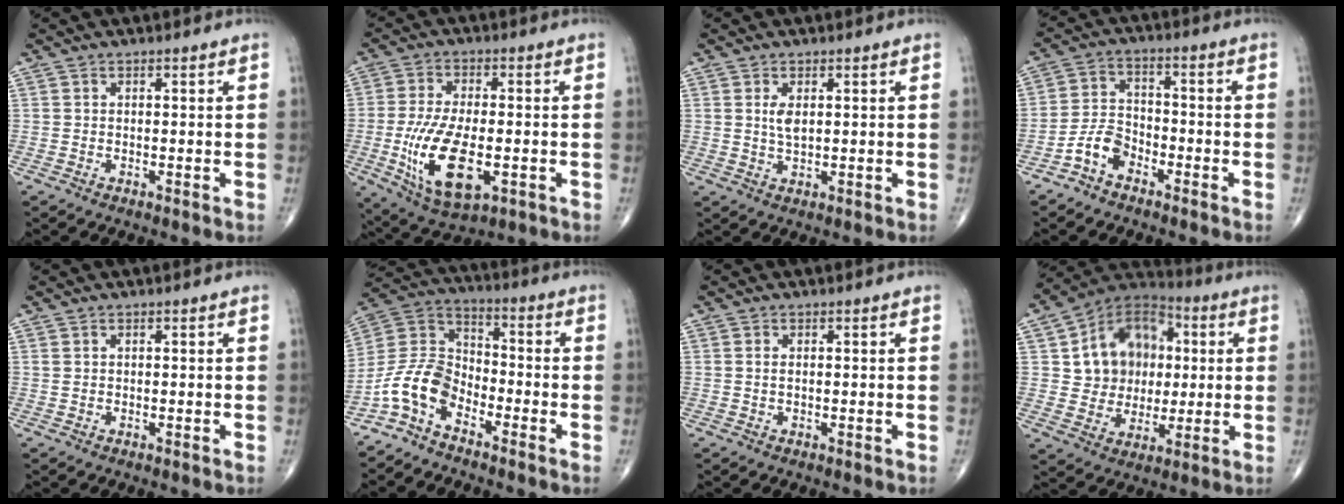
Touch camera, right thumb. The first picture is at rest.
{"total": 14.9, "force": [-3.4, 6.9, 12.8], "torque": [-0.246, -0.007, -0.048]}
{"total": 2.9, "force": [0.8, 1.3, 2.5], "torque": [-0.047, -0.006, 0.019]}
{"total": 5.9, "force": [-3.7, 3.5, 2.9], "torque": [-0.047, 0.031, -0.081]}
{"total": 0.6, "force": [0.3, 0.3, 0.4], "torque": [-0.011, 0.010, 0.009]}
{"total": 10.1, "force": [-6.4, 5.0, 6.0], "torque": [-0.118, 0.067, -0.144]}
{"total": 0.9, "force": [0.2, 0.4, 0.8], "torque": [-0.019, 0.002, 0.005]}
{"total": 17.2, "force": [3.2, 13.7, 10.0], "torque": [-0.109, 0.009, 0.053]}